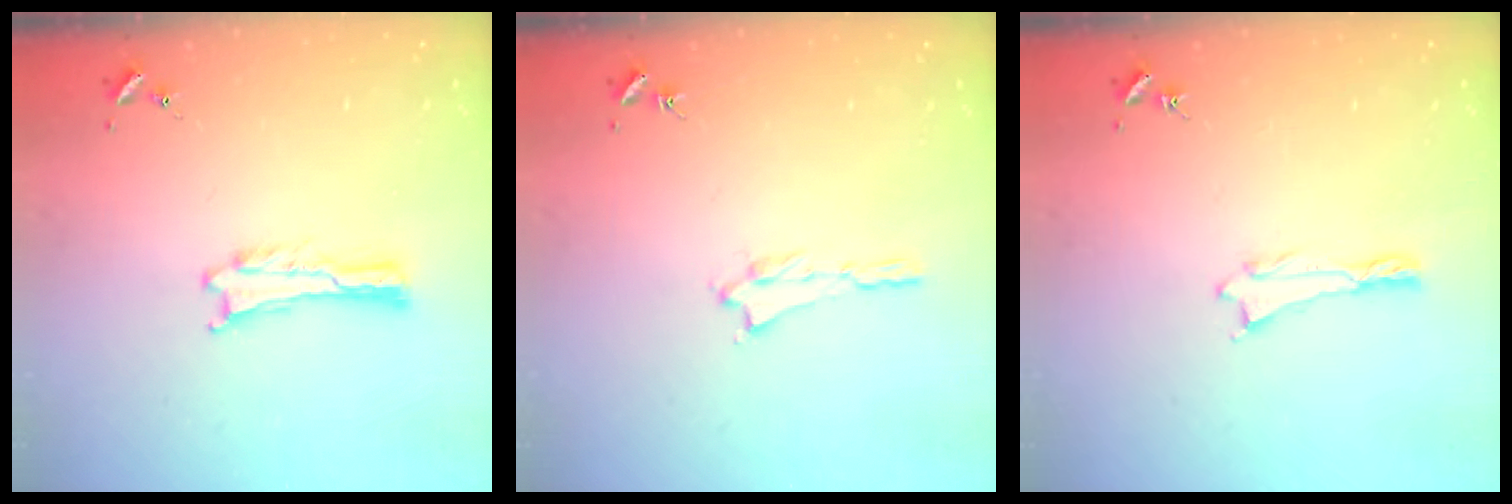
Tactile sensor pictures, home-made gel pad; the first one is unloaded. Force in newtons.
{"total": 1.2, "press": 1.2, "slide": 0.3}
{"total": 0.5, "press": 0.5, "slide": 0.2}